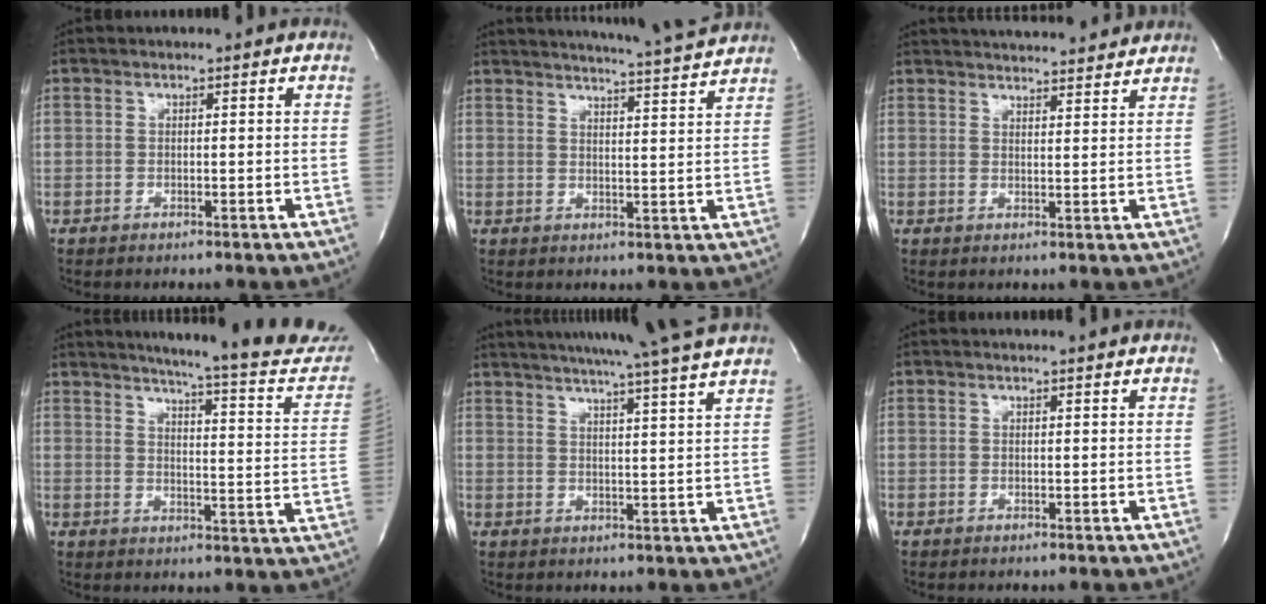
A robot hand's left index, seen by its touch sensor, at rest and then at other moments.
{"total": 13.0, "force": [12.2, -1.2, 4.1], "torque": [-0.076, -0.027, 0.156]}
{"total": 15.8, "force": [14.9, 2.0, 5.0], "torque": [-0.079, 0.027, 0.201]}
{"total": 22.9, "force": [21.1, 0.9, 8.9], "torque": [-0.126, -0.091, 0.246]}
{"total": 18.5, "force": [16.1, -1.9, 8.9], "torque": [-0.151, -0.021, 0.211]}
{"total": 0.7, "force": [0.6, -0.2, 0.3], "torque": [-0.009, -0.003, 0.013]}